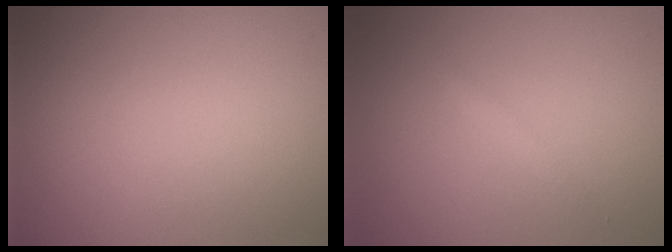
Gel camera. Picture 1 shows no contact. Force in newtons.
{"total": 0.7, "press": 0.7, "slide": 0.1}